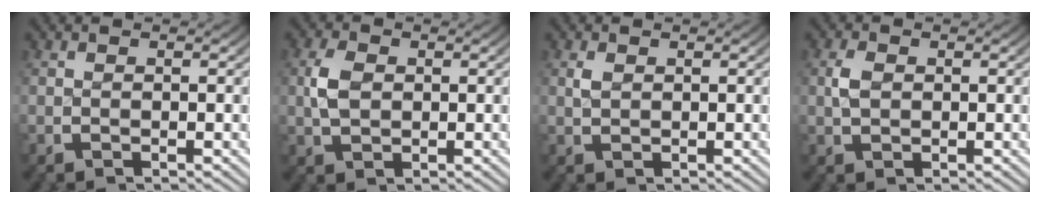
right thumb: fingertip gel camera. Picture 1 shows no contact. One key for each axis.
{"total": 2.9, "fx": 0.4, "fy": 2.1, "fz": 2.0, "tx": -0.048, "ty": -0.005, "tz": 0.012}
{"total": 0.9, "fx": 0.5, "fy": 0.5, "fz": 0.5, "tx": -0.010, "ty": 0.001, "tz": 0.013}
{"total": 1.7, "fx": 0.3, "fy": 1.2, "fz": 1.1, "tx": -0.027, "ty": -0.002, "tz": 0.008}